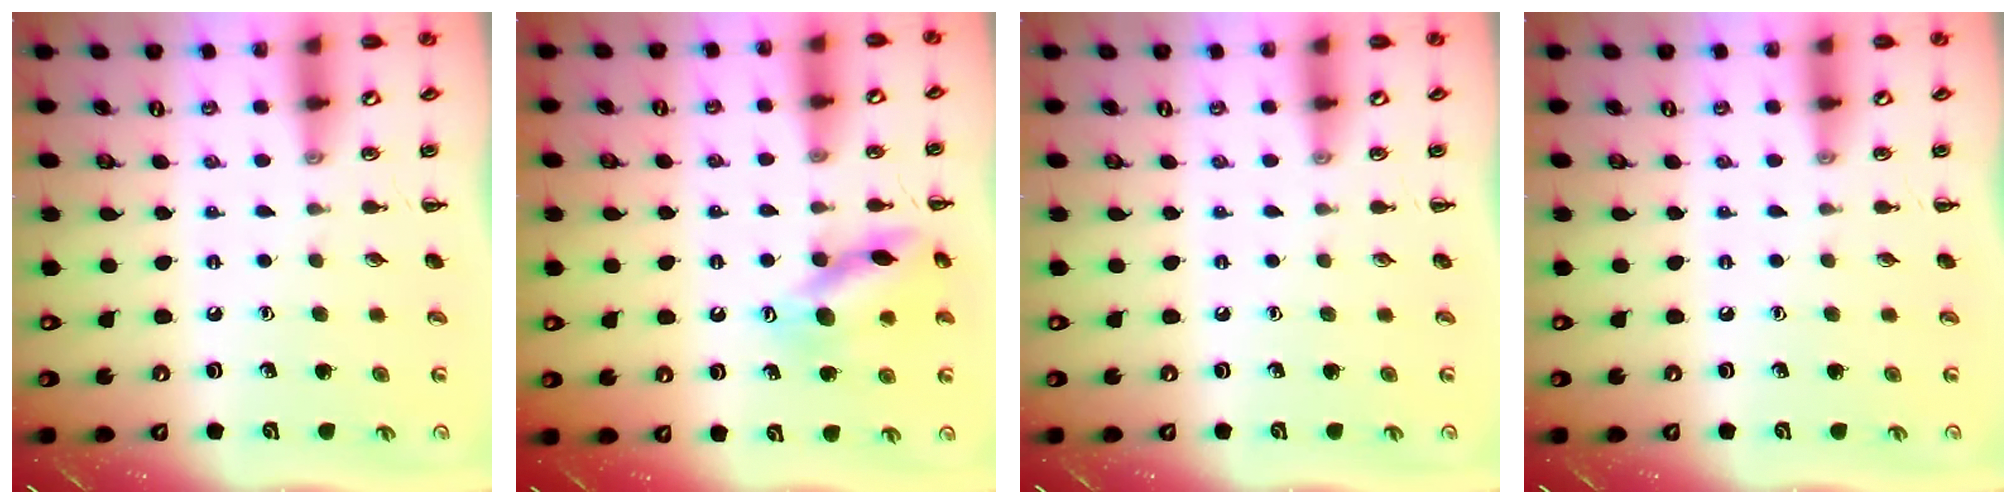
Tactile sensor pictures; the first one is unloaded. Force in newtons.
{"total": 14.1, "press": 14.0, "slide": 1.2}
{"total": 0.0}
{"total": 0.0}